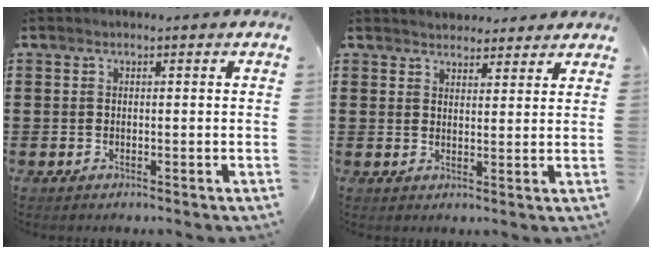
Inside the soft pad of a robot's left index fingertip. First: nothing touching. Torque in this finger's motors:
{"motor_torque": [2.14, 0.00, 0.56, 0.06]}